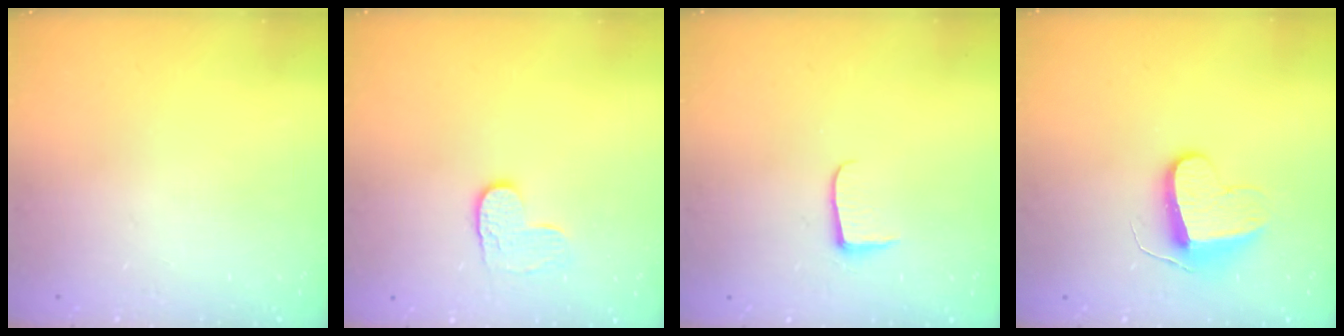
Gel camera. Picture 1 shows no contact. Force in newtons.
{"total": 5.2, "press": 5.2, "slide": 0.2}
{"total": 4.9, "press": 4.8, "slide": 0.6}
{"total": 9.2, "press": 9.2, "slide": 0.3}